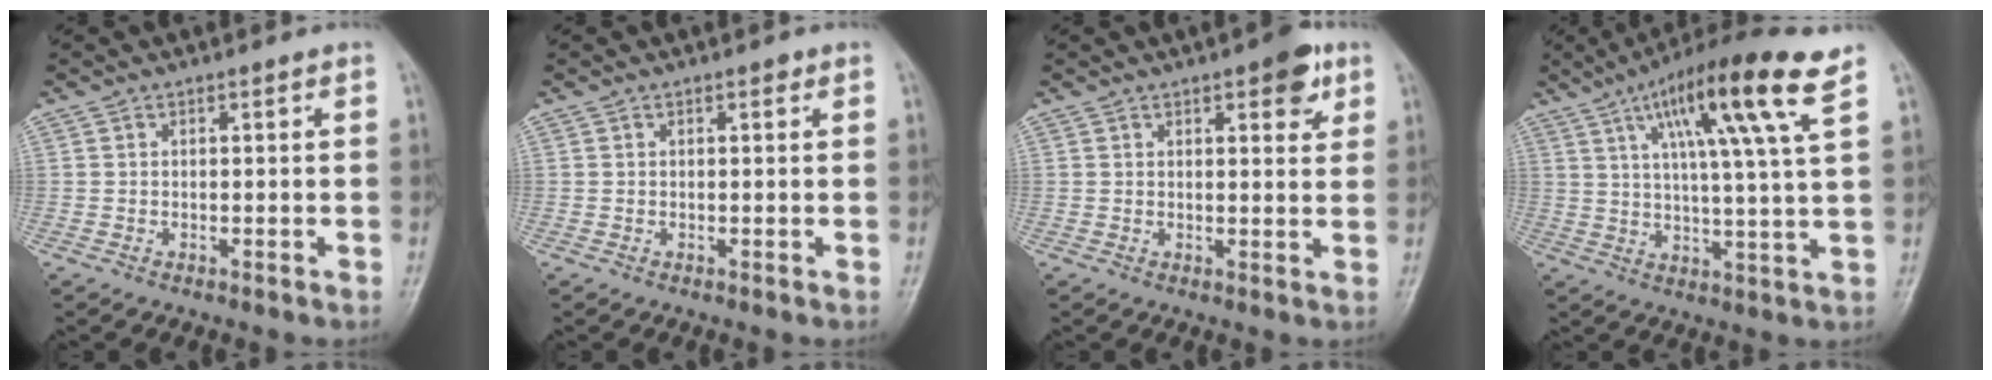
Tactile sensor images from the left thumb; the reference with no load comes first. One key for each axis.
{"total": 0.7, "fx": 0.4, "fy": 0.4, "fz": 0.5, "tx": -0.003, "ty": -0.001, "tz": 0.003}
{"total": 5.8, "fx": 3.1, "fy": 2.3, "fz": 4.4, "tx": -0.038, "ty": -0.010, "tz": 0.032}
{"total": 16.5, "fx": 8.4, "fy": 0.9, "fz": 14.2, "tx": -0.232, "ty": -0.018, "tz": 0.130}